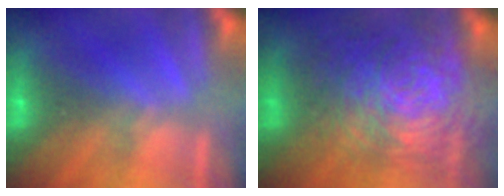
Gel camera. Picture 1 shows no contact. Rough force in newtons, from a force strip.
{"total": 11.0}